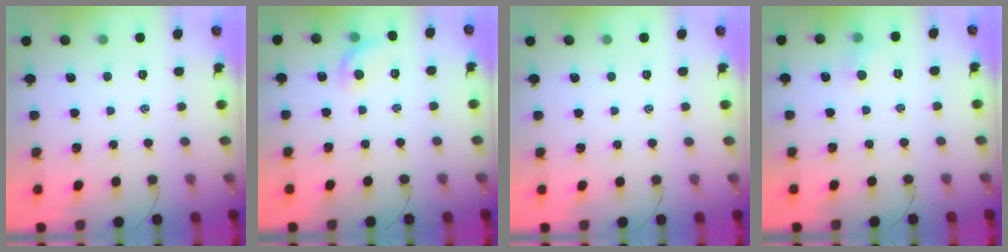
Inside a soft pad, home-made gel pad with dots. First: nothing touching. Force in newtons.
{"total": 7.9, "press": 7.8, "slide": 1.7}
{"total": 0.0}
{"total": 3.6, "press": 3.4, "slide": 1.2}